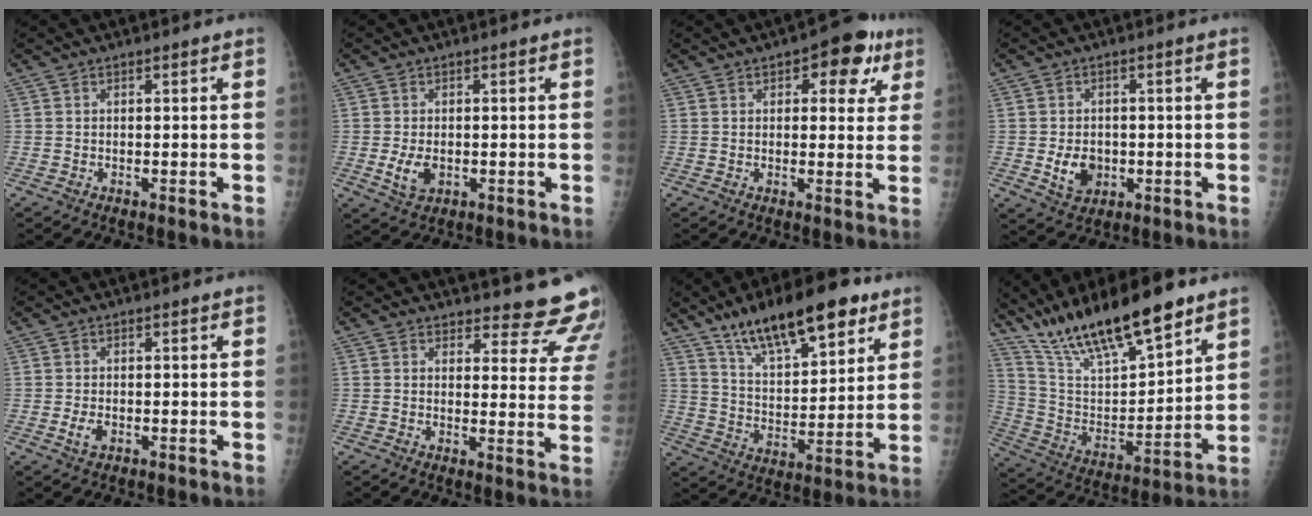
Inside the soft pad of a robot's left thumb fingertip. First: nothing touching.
{"total": 4.0, "force": [-0.5, 2.6, 3.0], "torque": [-0.054, -0.008, -0.003]}
{"total": 9.5, "force": [4.5, 4.8, 6.7], "torque": [-0.042, -0.008, 0.049]}
{"total": 5.5, "force": [-0.8, 4.3, 3.4], "torque": [-0.038, -0.003, -0.004]}
{"total": 2.3, "force": [-0.4, 1.4, 1.8], "torque": [-0.034, -0.003, -0.006]}
{"total": 13.5, "force": [12.9, 3.6, 1.9], "torque": [0.028, -0.117, 0.125]}
{"total": 19.0, "force": [12.4, 6.9, 12.6], "torque": [-0.169, -0.050, 0.213]}
{"total": 23.0, "force": [16.9, 6.3, 14.2], "torque": [-0.222, -0.058, 0.306]}